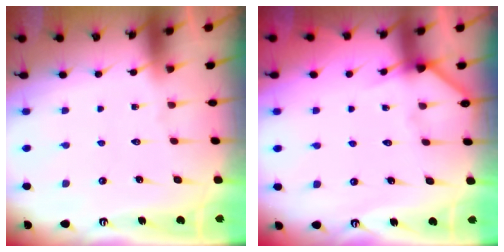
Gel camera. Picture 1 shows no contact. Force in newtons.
{"total": 4.5, "press": 4.5, "slide": 0.3}